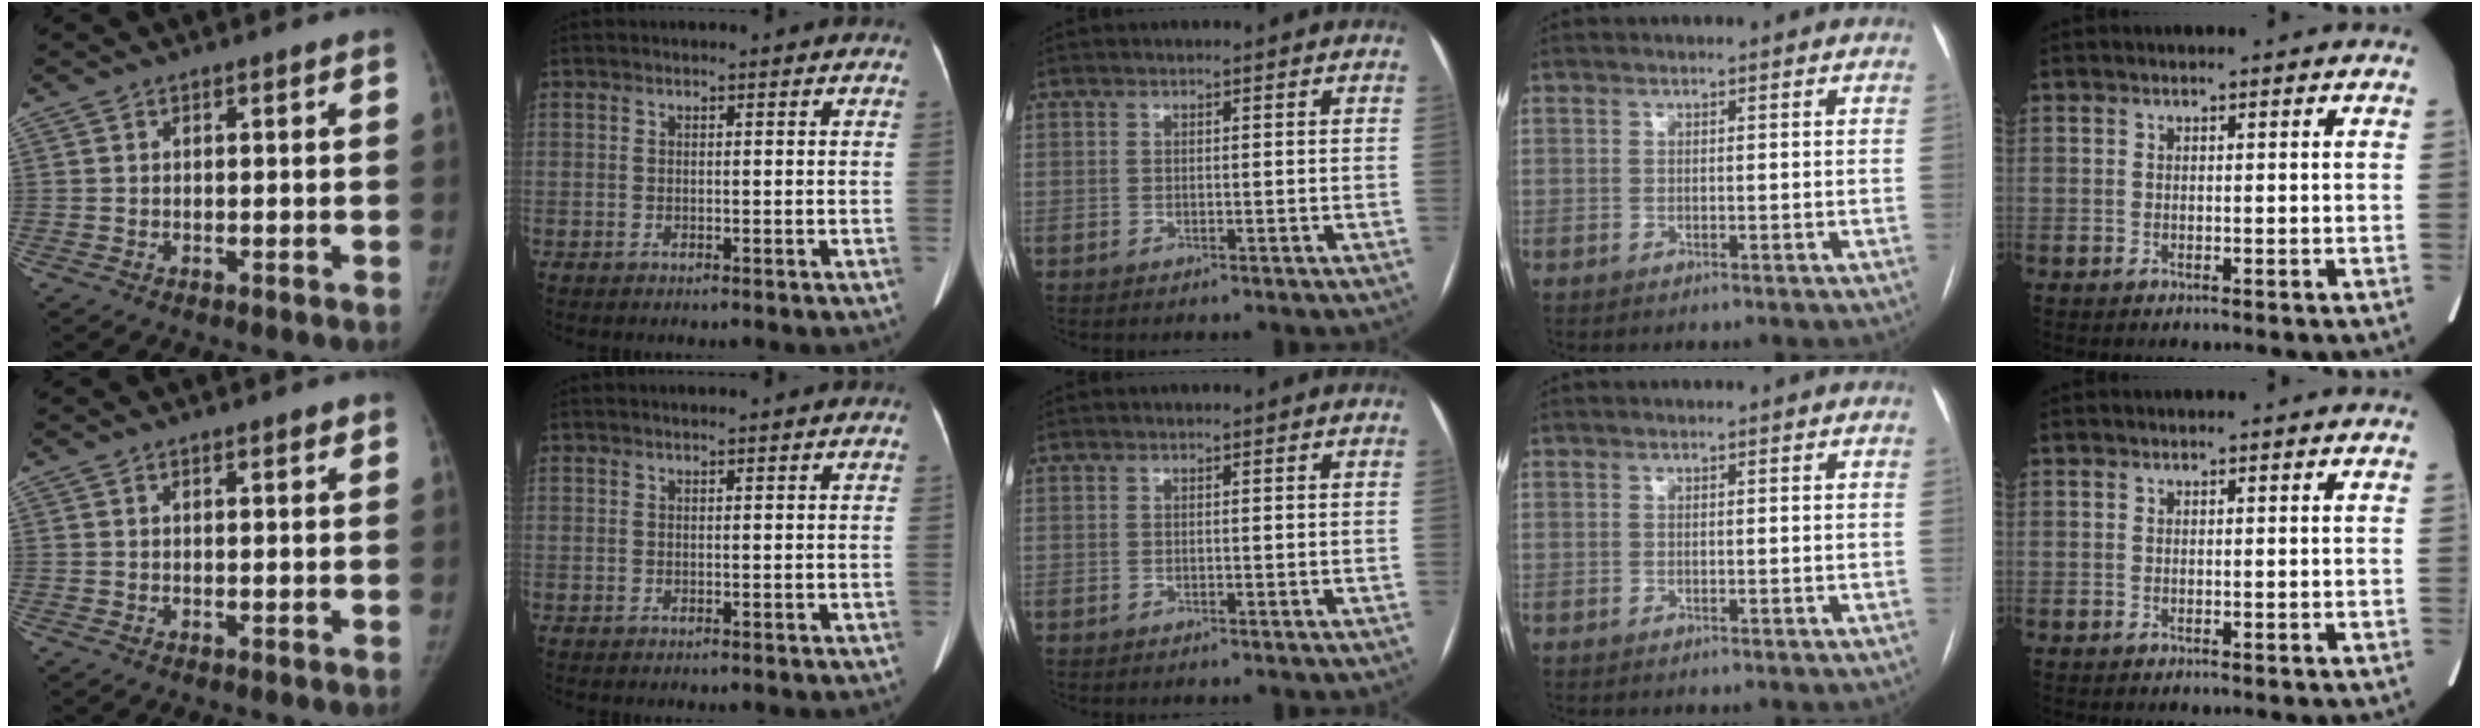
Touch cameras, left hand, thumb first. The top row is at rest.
{"thumb": {"total": 1.1, "force": [0.8, 0.3, 0.7], "torque": [-0.008, -0.003, 0.010]}, "index": {"total": 0.7, "force": [0.6, 0.0, 0.3], "torque": [-0.006, 0.009, 0.013]}}